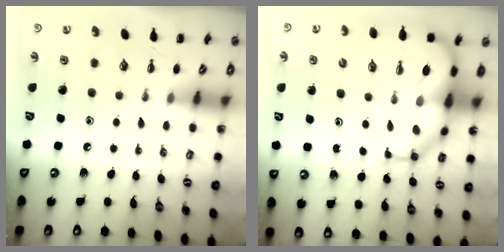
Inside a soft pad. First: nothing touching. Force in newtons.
{"total": 15.5, "press": 15.0, "slide": 4.1}